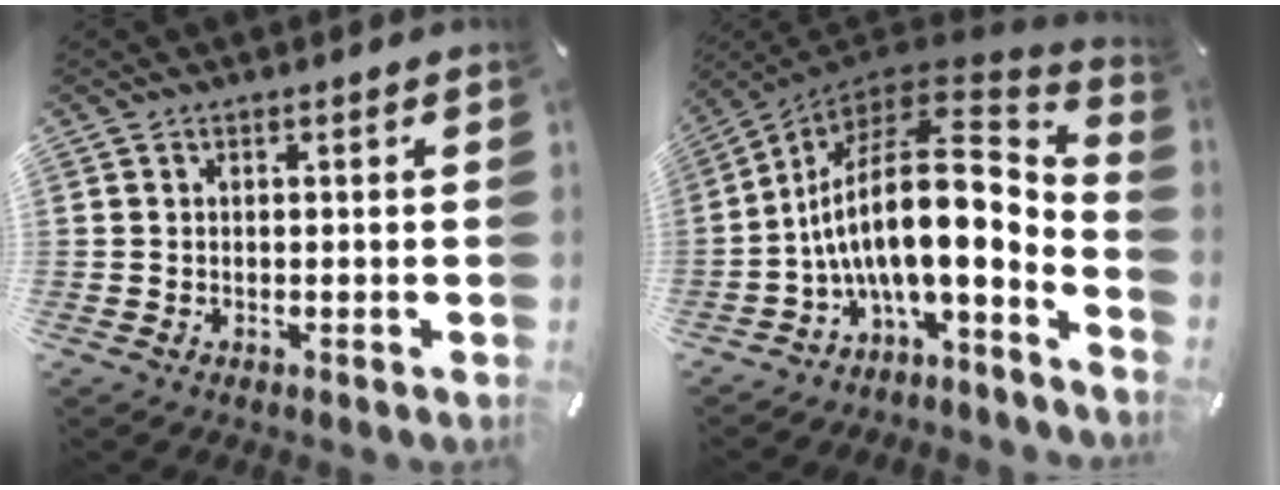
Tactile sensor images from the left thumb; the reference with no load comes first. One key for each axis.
{"total": 19.7, "fx": 1.0, "fy": 8.6, "fz": 17.7, "tx": -0.320, "ty": -0.051, "tz": 0.013}